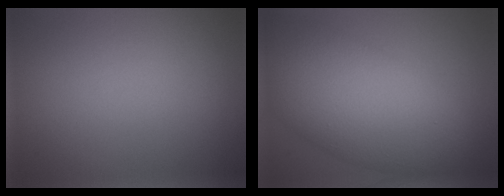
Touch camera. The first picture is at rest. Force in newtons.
{"total": 11.1, "press": 11.1, "slide": 0.3}